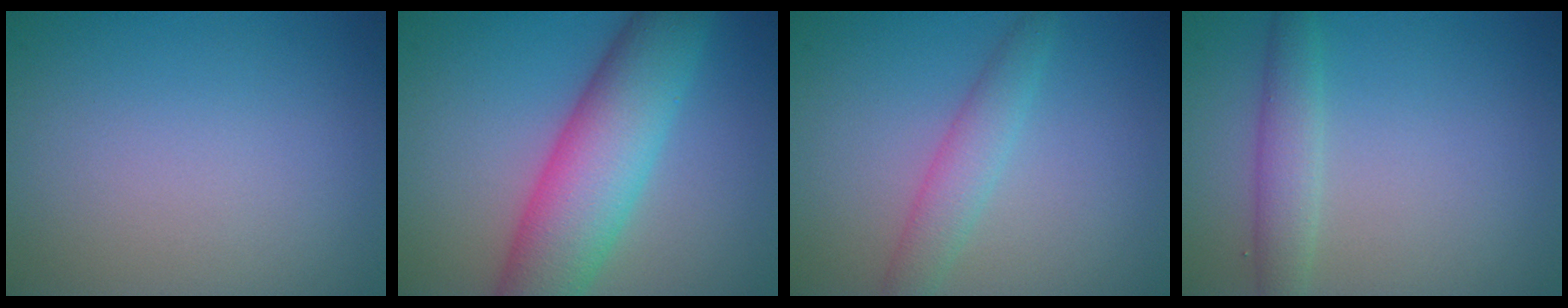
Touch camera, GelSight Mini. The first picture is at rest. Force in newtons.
{"total": 8.7, "press": 8.7, "slide": 0.3}
{"total": 2.6, "press": 2.6, "slide": 0.1}
{"total": 2.5, "press": 2.5, "slide": 0.2}